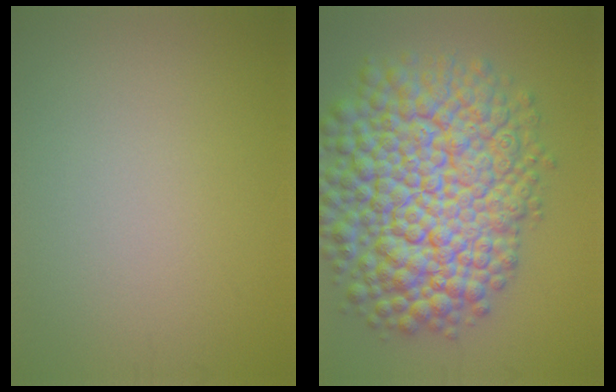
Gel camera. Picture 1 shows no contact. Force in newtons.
{"total": 14.6, "press": 14.6, "slide": 0.6}